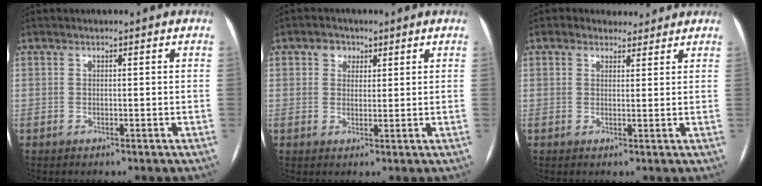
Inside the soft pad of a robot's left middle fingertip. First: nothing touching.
{"total": 2.9, "force": [1.5, 2.3, 1.0], "torque": [-0.017, 0.009, 0.023]}
{"total": 3.8, "force": [3.1, 2.2, 0.3], "torque": [0.000, 0.015, 0.040]}